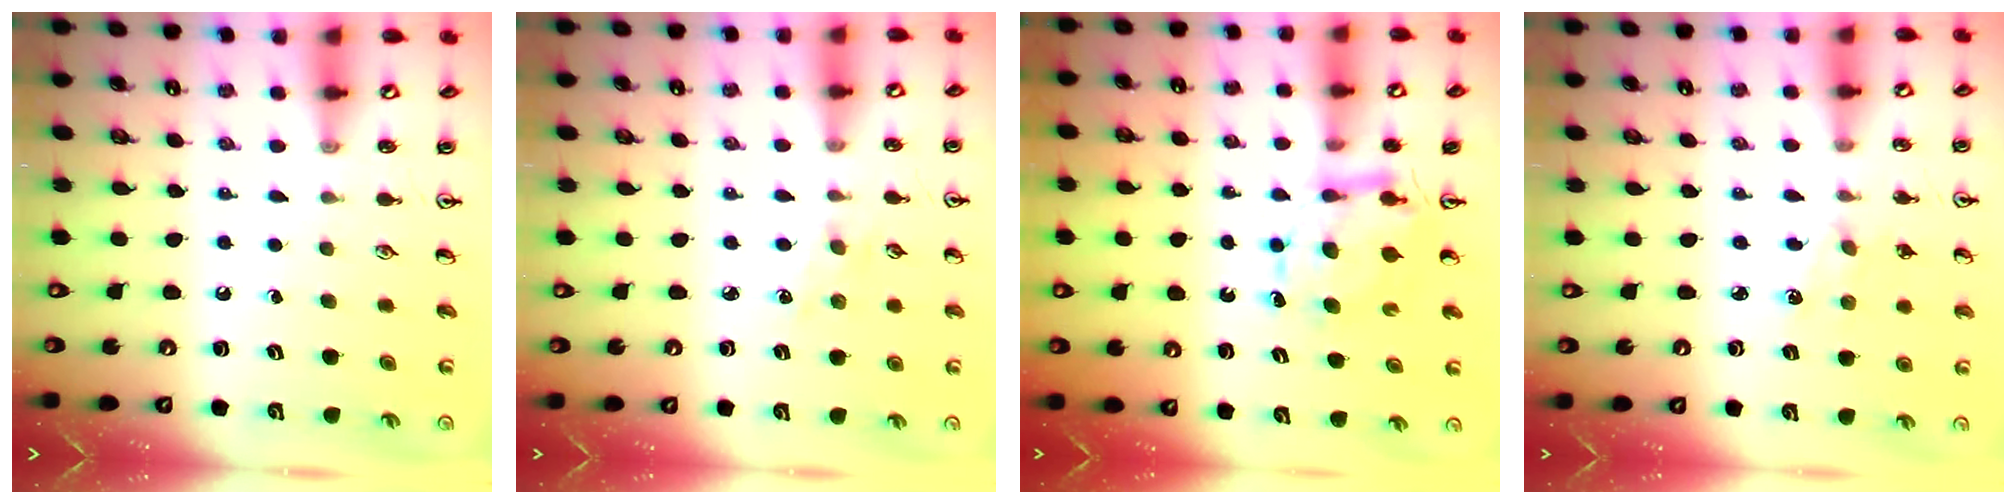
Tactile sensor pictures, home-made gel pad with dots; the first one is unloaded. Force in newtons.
{"total": 1.9, "press": 1.9, "slide": 0.3}
{"total": 6.0, "press": 6.0, "slide": 0.5}
{"total": 4.5, "press": 4.5, "slide": 0.5}